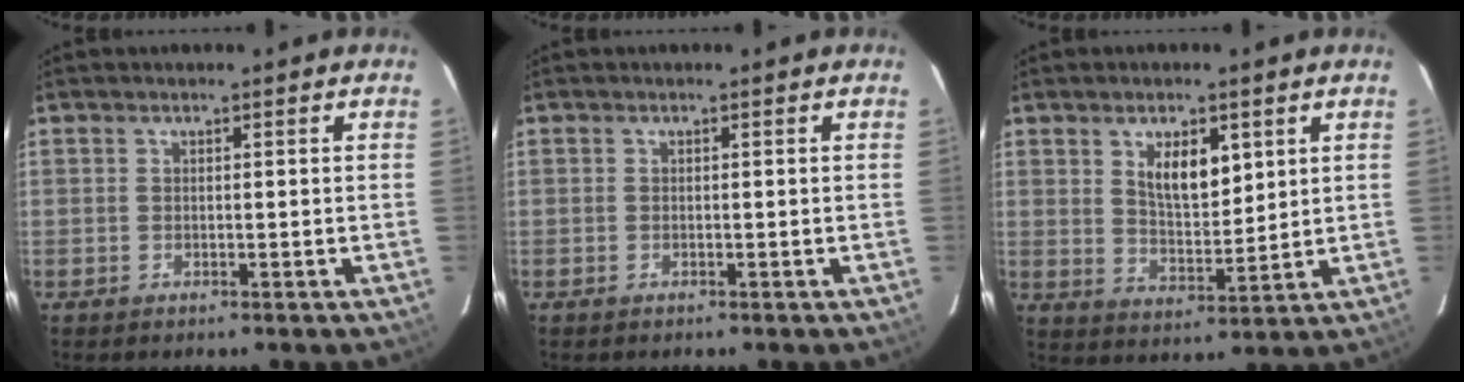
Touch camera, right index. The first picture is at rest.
{"total": 0.0}
{"total": 7.8, "force": [3.3, 3.6, 6.1], "torque": [-0.100, 0.000, 0.065]}